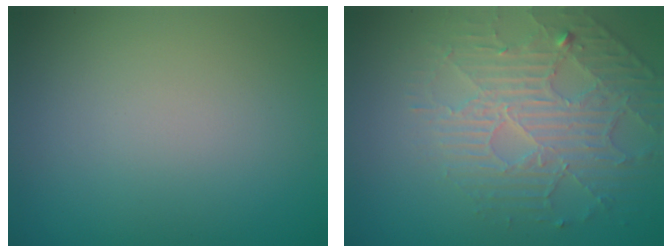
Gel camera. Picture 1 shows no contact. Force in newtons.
{"total": 4.6, "press": 3.6, "slide": 3.0}